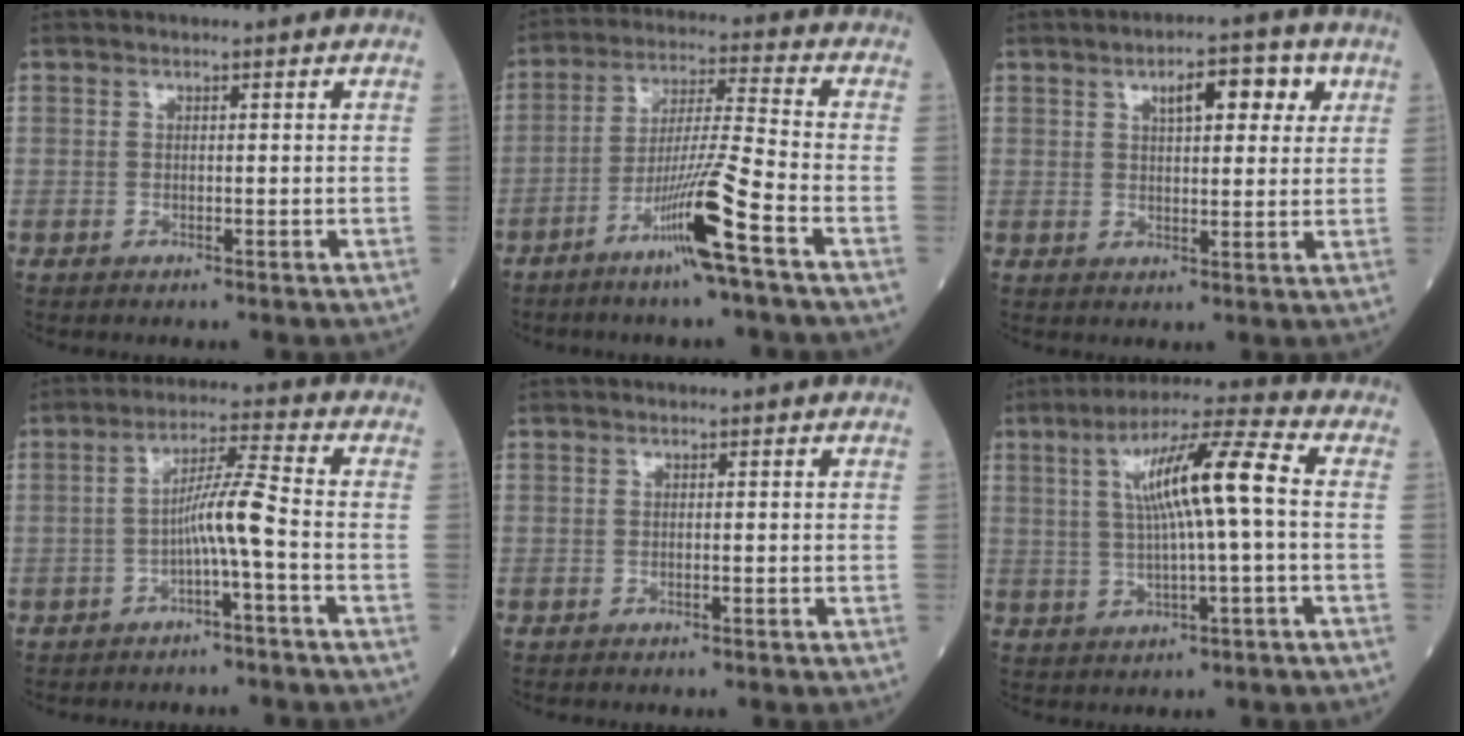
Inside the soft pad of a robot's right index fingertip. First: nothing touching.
{"total": 10.8, "force": [-5.8, -1.5, 9.0], "torque": [-0.166, -0.012, -0.111]}
{"total": 7.0, "force": [3.1, 2.5, 5.8], "torque": [-0.081, 0.013, 0.041]}
{"total": 5.7, "force": [-1.9, -0.7, 5.3], "torque": [-0.095, 0.015, -0.035]}
{"total": 0.0}
{"total": 11.5, "force": [1.4, 0.4, 11.4], "torque": [-0.201, 0.019, 0.022]}